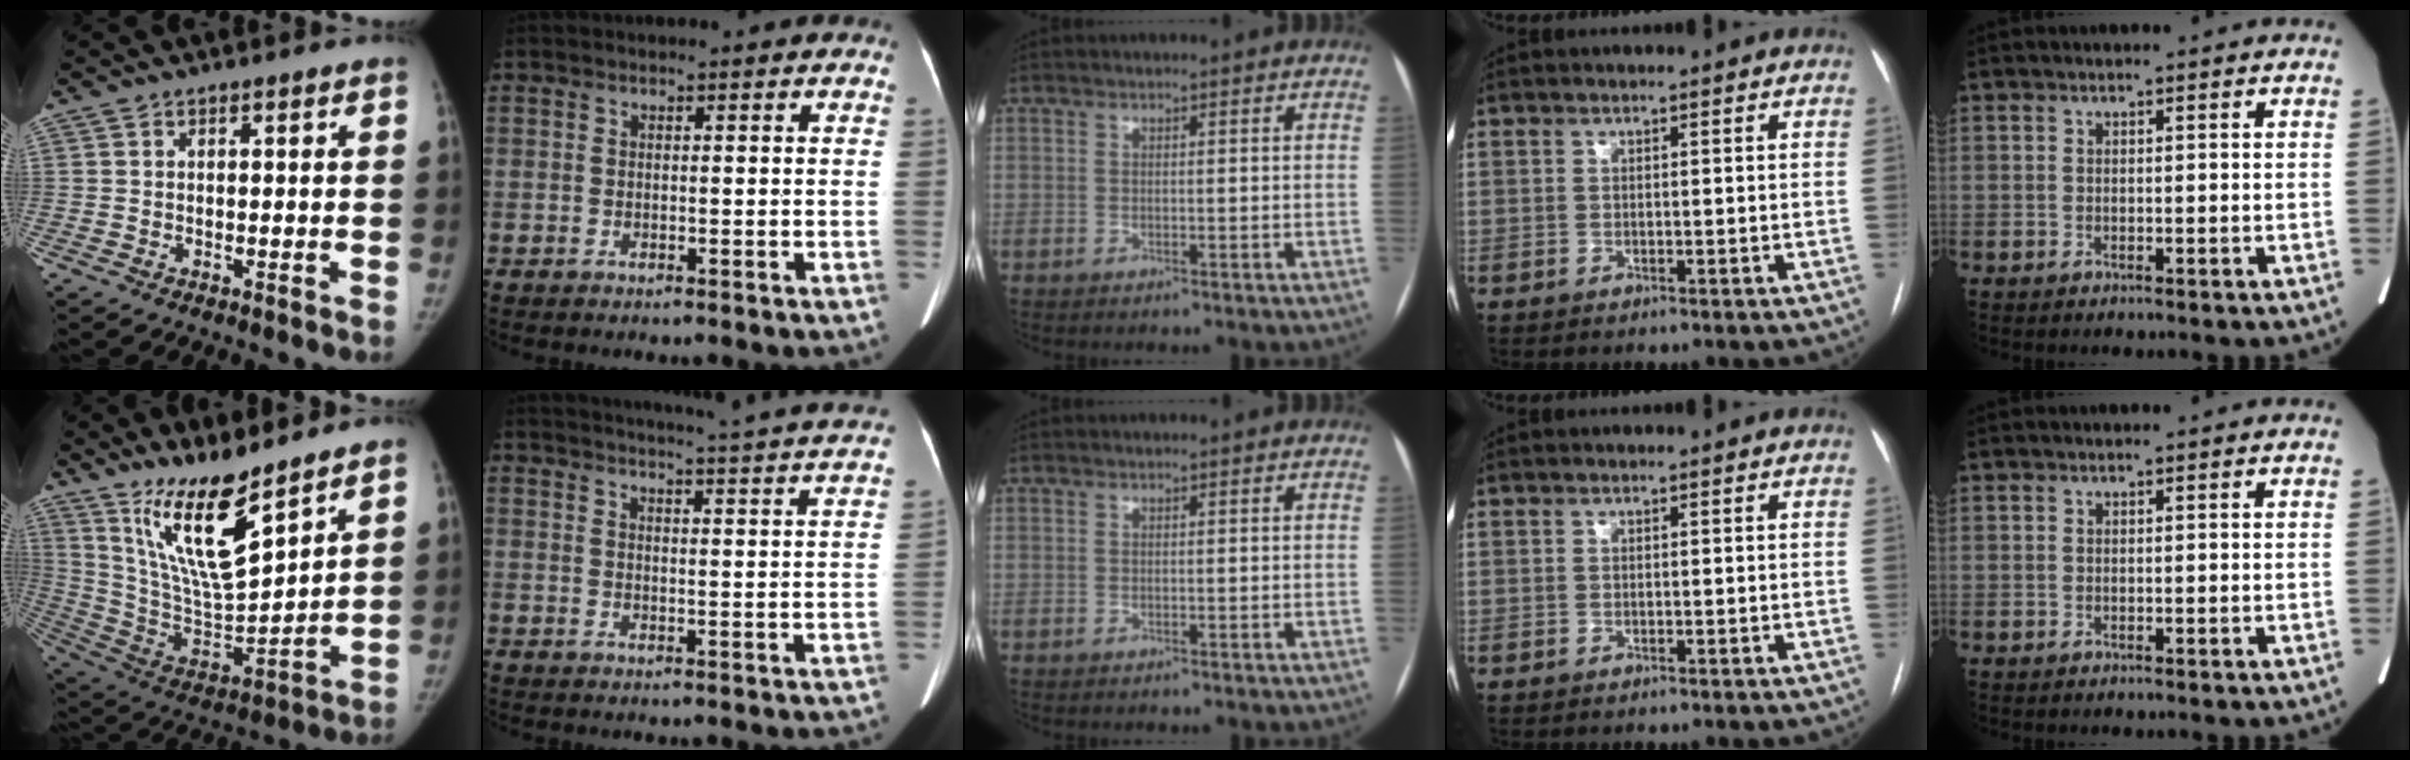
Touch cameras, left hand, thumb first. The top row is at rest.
{"thumb": {"total": 16.9, "force": [11.8, 3.8, 11.5], "torque": [-0.186, -0.078, 0.236]}, "index": {"total": 22.2, "force": [21.0, -1.0, 6.9], "torque": [-0.106, -0.059, 0.245]}}